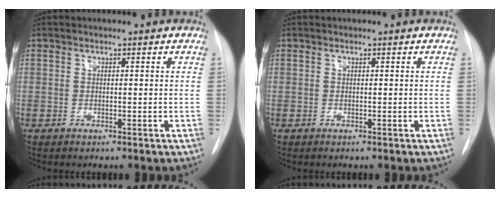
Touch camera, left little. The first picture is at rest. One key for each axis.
{"total": 0.0}